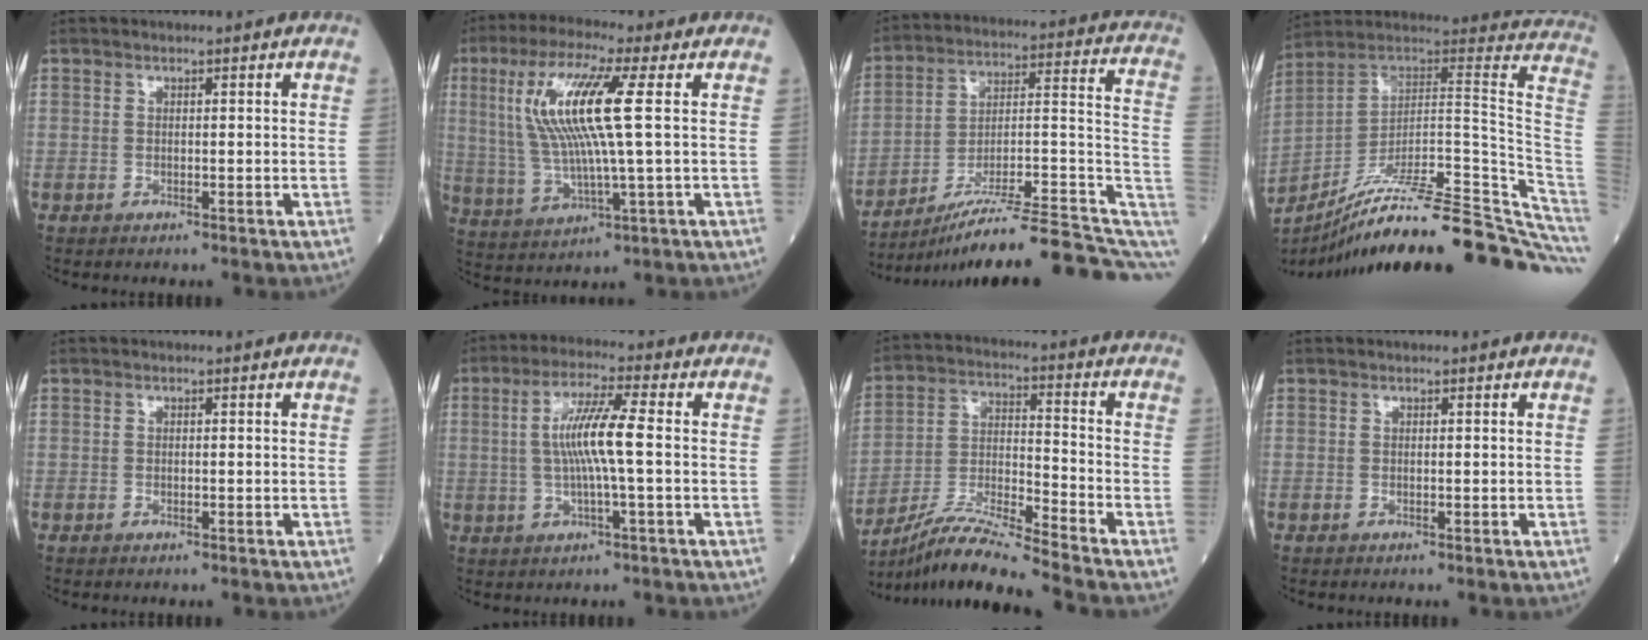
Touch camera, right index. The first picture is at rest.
{"total": 13.3, "force": [3.0, 0.3, 13.0], "torque": [-0.281, 0.008, 0.057]}
{"total": 21.9, "force": [-15.3, 2.1, 15.6], "torque": [-0.167, 0.032, -0.234]}
{"total": 33.6, "force": [-26.3, 1.8, 20.8], "torque": [-0.177, 0.004, -0.373]}
{"total": 0.0}
{"total": 8.2, "force": [0.3, 0.0, 8.2], "torque": [-0.159, 0.006, 0.003]}
{"total": 12.4, "force": [-11.2, -1.7, 5.2], "torque": [-0.103, -0.003, -0.204]}
{"total": 0.0}